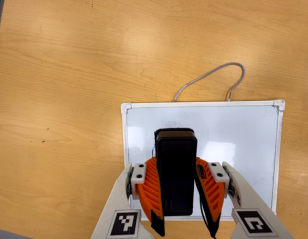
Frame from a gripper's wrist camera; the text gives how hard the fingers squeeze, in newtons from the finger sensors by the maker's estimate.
{"total": 6.2, "left": 5.3, "right": 7.0}